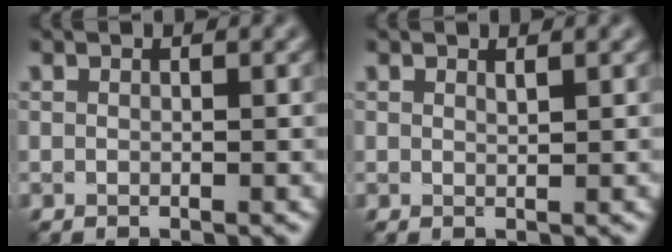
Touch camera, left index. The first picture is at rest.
{"total": 0.5, "force": [0.5, 0.0, 0.2], "torque": [-0.001, -0.003, 0.009]}